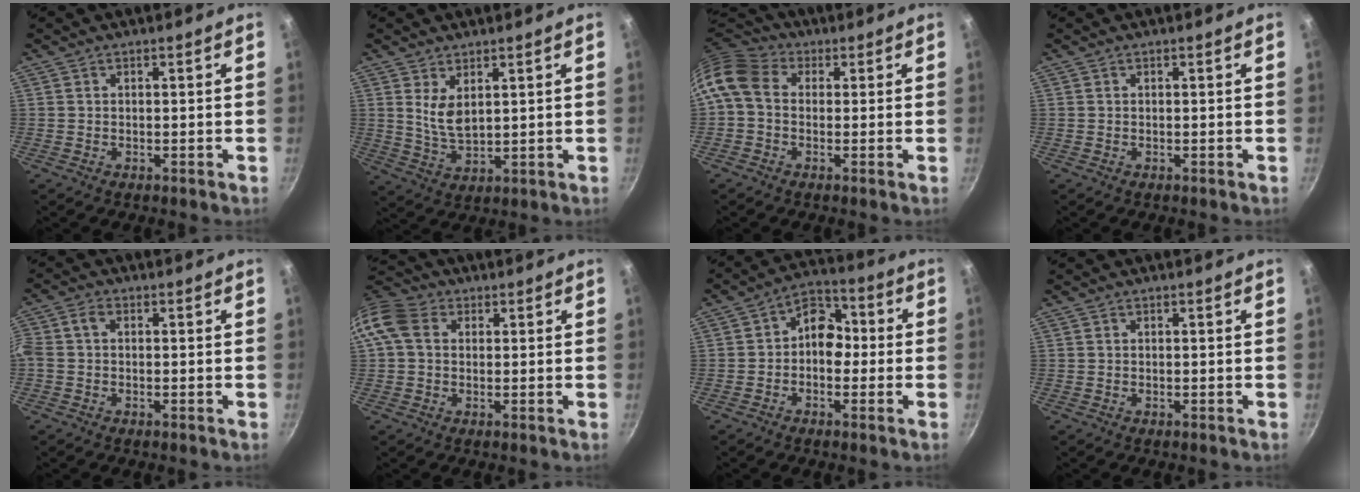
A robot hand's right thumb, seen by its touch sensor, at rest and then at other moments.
{"total": 5.8, "force": [2.3, 2.9, 4.4], "torque": [-0.073, -0.028, 0.052]}
{"total": 9.6, "force": [0.7, 7.5, 6.0], "torque": [-0.113, 0.025, -0.007]}
{"total": 0.0}
{"total": 4.0, "force": [-0.2, 2.7, 3.0], "torque": [-0.075, 0.016, -0.017]}
{"total": 9.9, "force": [2.0, 7.7, 5.8], "torque": [-0.111, 0.019, 0.020]}
{"total": 7.7, "force": [-0.5, 5.7, 5.1], "torque": [-0.040, 0.026, -0.030]}
{"total": 0.0}